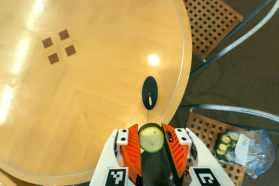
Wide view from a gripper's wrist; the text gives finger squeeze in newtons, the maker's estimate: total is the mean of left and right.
{"total": 8.5, "left": 8.1, "right": 8.9}